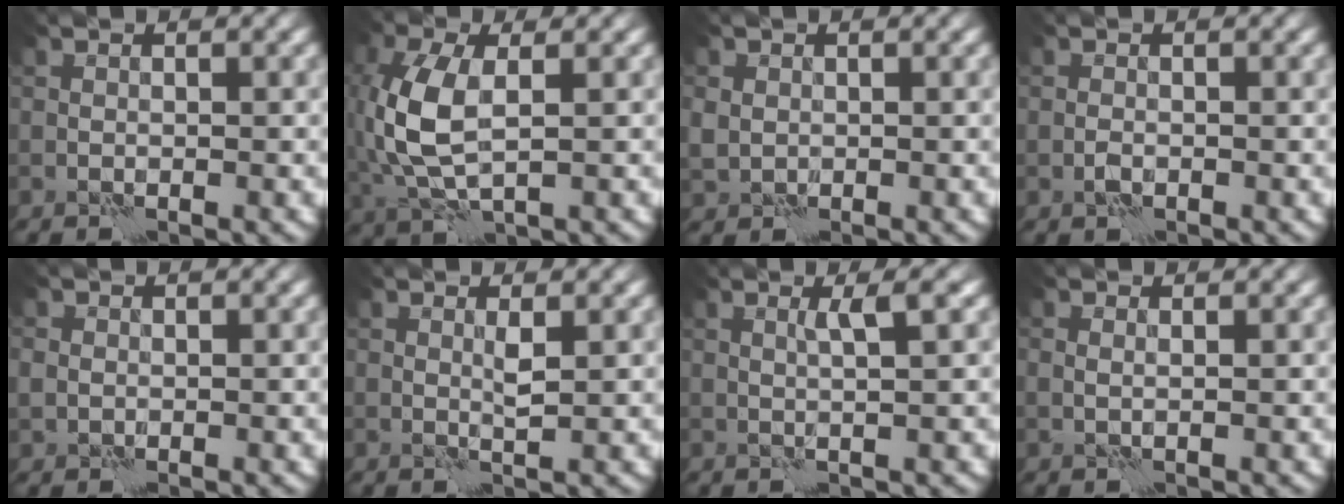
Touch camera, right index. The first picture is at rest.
{"total": 7.3, "force": [0.1, 3.9, 6.1], "torque": [-0.162, 0.004, 0.004]}
{"total": 1.5, "force": [0.4, 1.4, 0.4], "torque": [-0.013, 0.003, 0.008]}
{"total": 0.8, "force": [-0.4, 0.4, 0.6], "torque": [-0.013, 0.001, -0.009]}
{"total": 1.3, "force": [0.1, 1.3, 0.4], "torque": [-0.010, 0.003, 0.003]}
{"total": 1.0, "force": [0.4, 0.1, 0.9], "torque": [-0.020, 0.001, 0.006]}
{"total": 2.0, "force": [0.7, 0.2, 1.8], "torque": [-0.028, 0.003, 0.008]}
{"total": 0.5, "force": [0.3, 0.2, 0.4], "torque": [-0.008, 0.000, 0.002]}